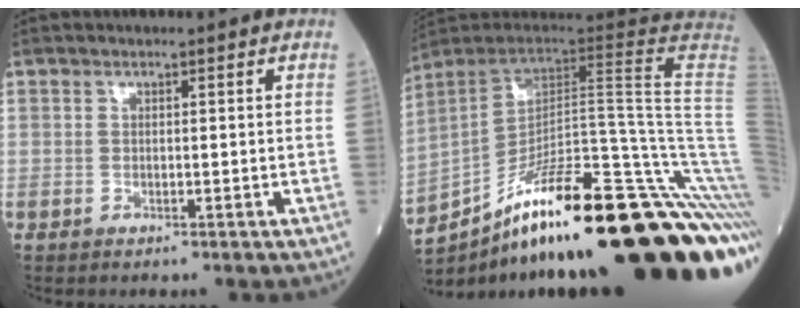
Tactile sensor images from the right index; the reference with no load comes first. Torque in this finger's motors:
{"motor_torque": [1.06, -1.08, 1.05, 0.21]}